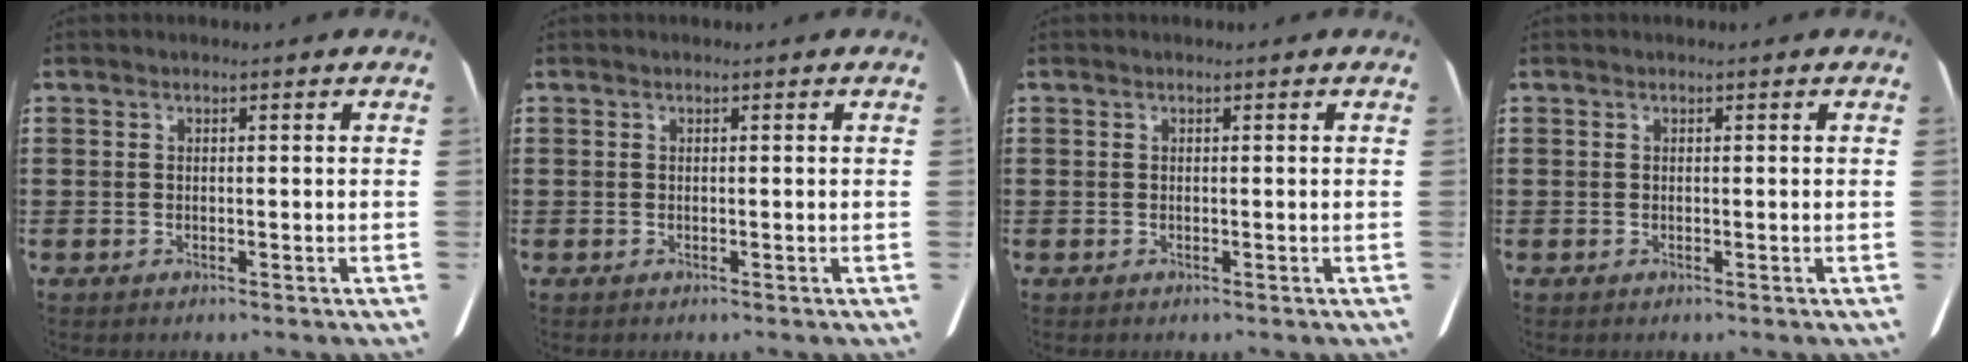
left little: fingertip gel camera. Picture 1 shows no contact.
{"total": 0.0}
{"total": 0.0}
{"total": 0.0}